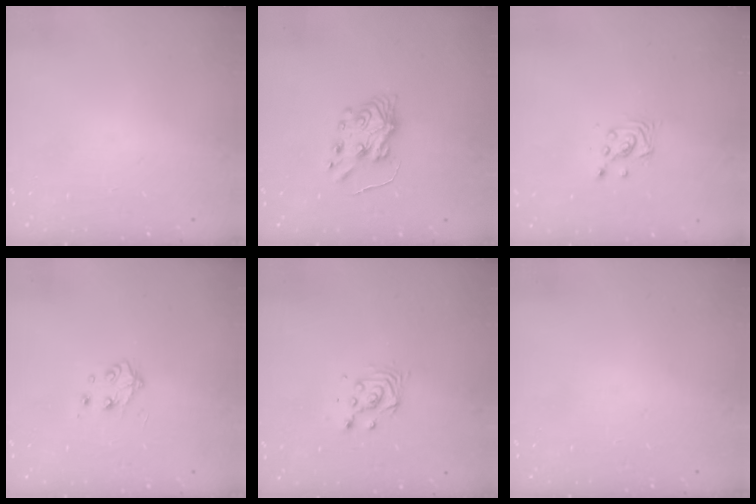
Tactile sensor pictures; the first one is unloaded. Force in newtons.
{"total": 7.3, "press": 7.3, "slide": 0.7}
{"total": 3.8, "press": 3.8, "slide": 0.5}
{"total": 4.9, "press": 4.9, "slide": 0.7}
{"total": 4.0, "press": 4.0, "slide": 0.1}
{"total": 0.0}